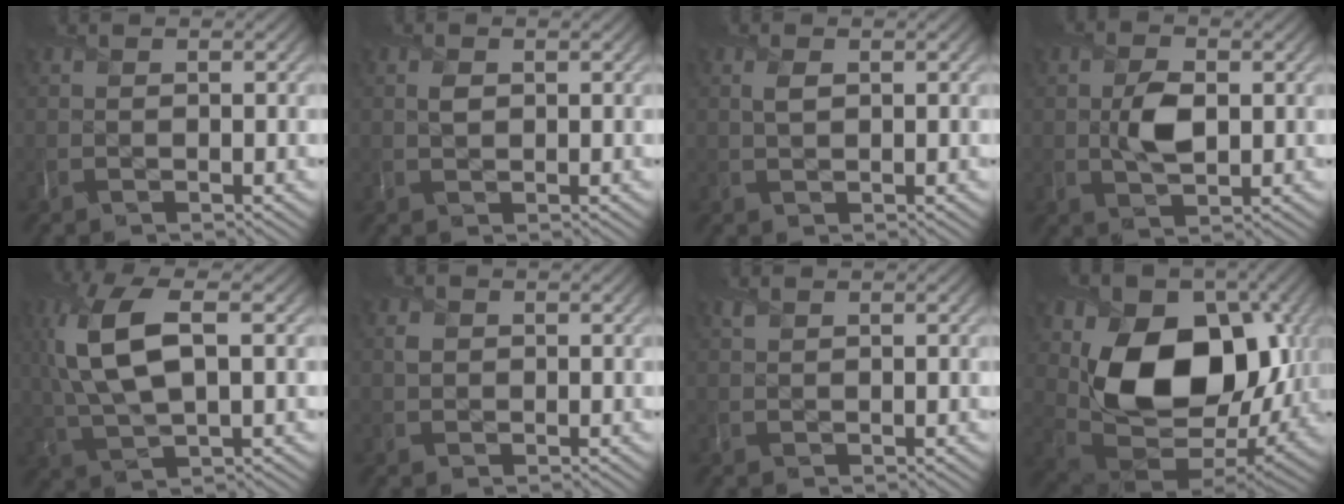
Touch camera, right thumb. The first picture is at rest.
{"total": 1.1, "force": [0.3, 0.9, 0.5], "torque": [-0.014, -0.005, 0.008]}
{"total": 1.4, "force": [0.6, 0.7, 1.0], "torque": [-0.026, -0.002, 0.013]}
{"total": 4.4, "force": [0.1, 2.8, 3.5], "torque": [-0.070, -0.006, 0.003]}
{"total": 11.4, "force": [2.2, 4.8, 10.0], "torque": [-0.244, 0.009, 0.042]}
{"total": 1.0, "force": [0.4, 0.9, 0.2], "torque": [-0.008, -0.002, 0.006]}
{"total": 0.7, "force": [0.7, 0.2, 0.1], "torque": [-0.005, -0.001, 0.015]}
{"total": 16.1, "force": [3.0, 11.6, 10.7], "torque": [-0.180, -0.023, 0.064]}